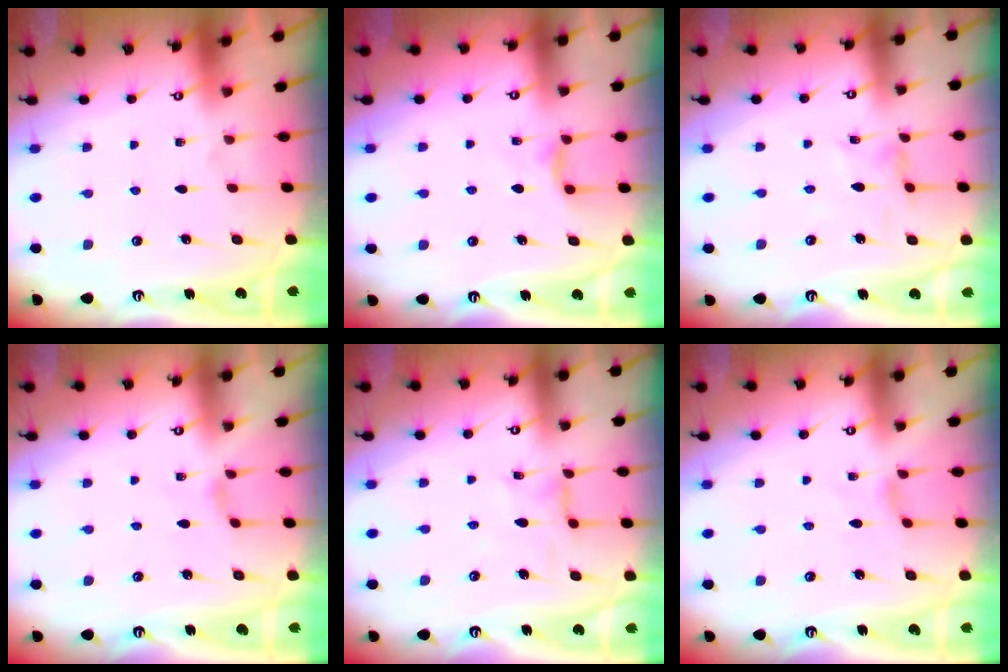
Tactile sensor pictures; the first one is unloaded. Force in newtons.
{"total": 4.0, "press": 4.0, "slide": 0.5}
{"total": 1.8, "press": 1.7, "slide": 0.3}
{"total": 1.0, "press": 0.9, "slide": 0.4}
{"total": 1.9, "press": 1.9, "slide": 0.3}
{"total": 0.7, "press": 0.6, "slide": 0.3}